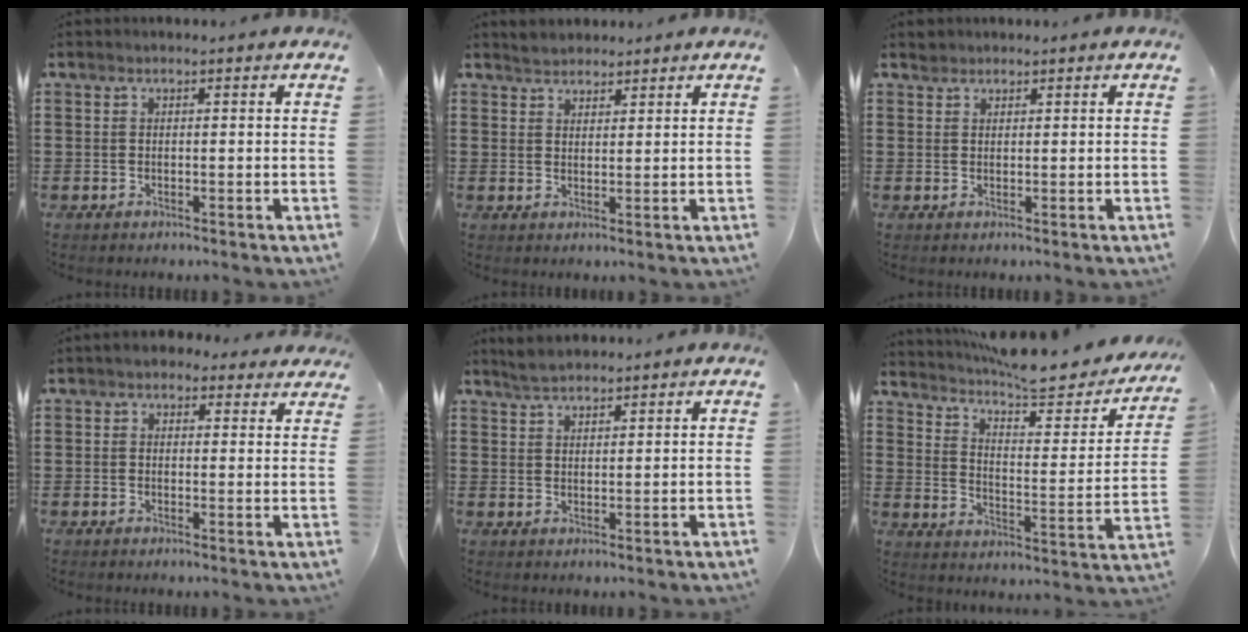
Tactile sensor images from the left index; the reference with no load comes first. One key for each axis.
{"total": 2.3, "fx": 2.2, "fy": 0.6, "fz": 0.0, "tx": -0.006, "ty": 0.004, "tz": 0.044}
{"total": 1.2, "fx": 1.1, "fy": 0.5, "fz": 0.0, "tx": -0.001, "ty": 0.001, "tz": 0.022}
{"total": 2.7, "fx": 2.0, "fy": 1.6, "fz": 0.8, "tx": -0.016, "ty": 0.002, "tz": 0.034}
{"total": 2.7, "fx": 2.5, "fy": 0.6, "fz": 0.8, "tx": -0.021, "ty": 0.004, "tz": 0.048}
{"total": 7.5, "fx": 6.6, "fy": 1.0, "fz": 3.2, "tx": -0.079, "ty": -0.047, "tz": 0.110}